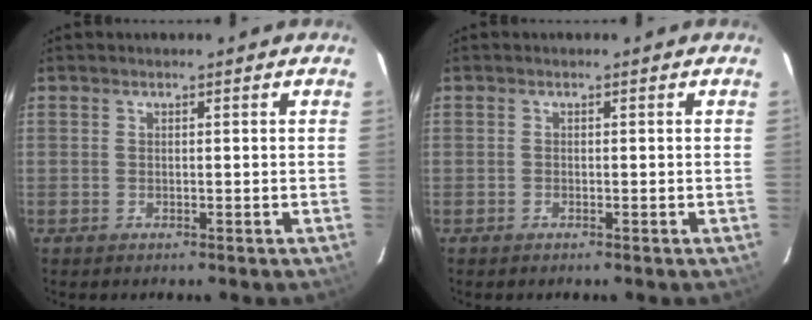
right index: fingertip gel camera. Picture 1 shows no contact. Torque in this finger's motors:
{"motor_torque": [0.10, -0.06, 0.00, -0.01]}